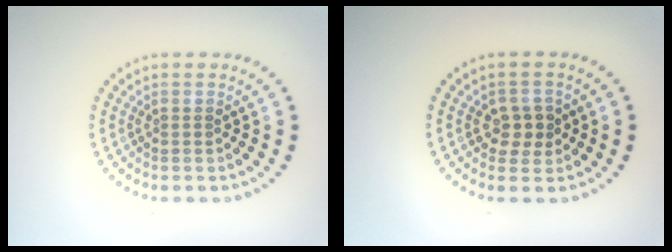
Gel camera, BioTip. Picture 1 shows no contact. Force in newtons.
{"total": 2.4, "press": 2.3, "slide": 0.8}